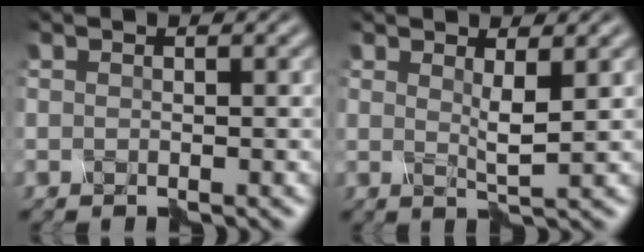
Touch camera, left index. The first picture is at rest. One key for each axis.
{"total": 1.4, "fx": 0.9, "fy": -0.1, "fz": 1.1, "tx": -0.027, "ty": -0.003, "tz": 0.019}